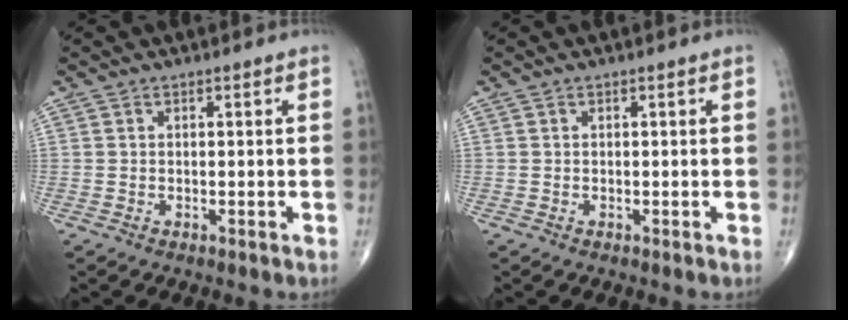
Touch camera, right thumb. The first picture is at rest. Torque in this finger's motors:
{"motor_torque": [0.06, 0.06, -0.13, -0.06, 0.00]}